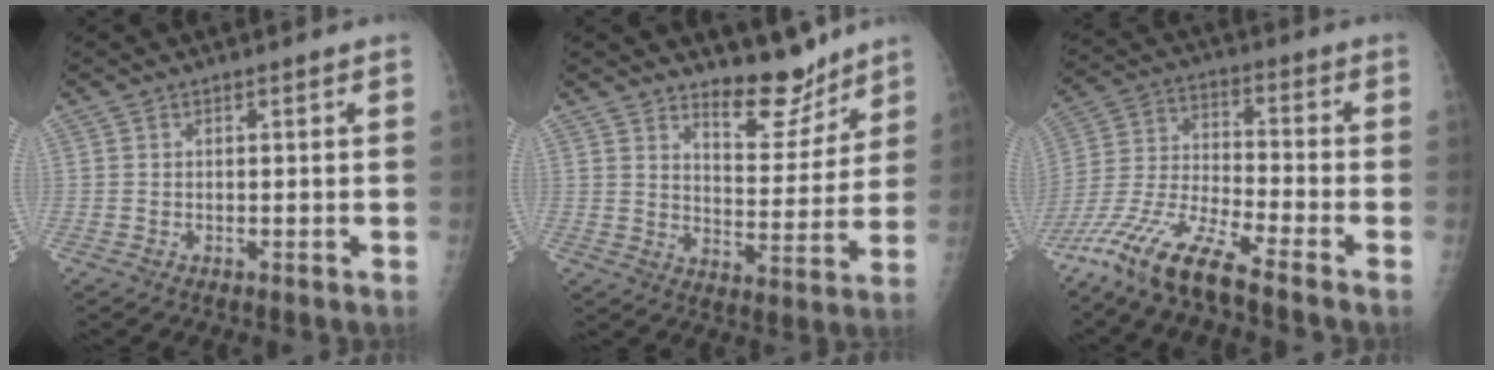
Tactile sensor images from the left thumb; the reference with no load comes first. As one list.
[{"total": 9.4, "force": [8.1, 3.4, 3.4], "torque": [-0.018, -0.070, 0.132]}, {"total": 14.0, "force": [-10.7, 1.4, 8.9], "torque": [-0.200, 0.032, -0.211]}]